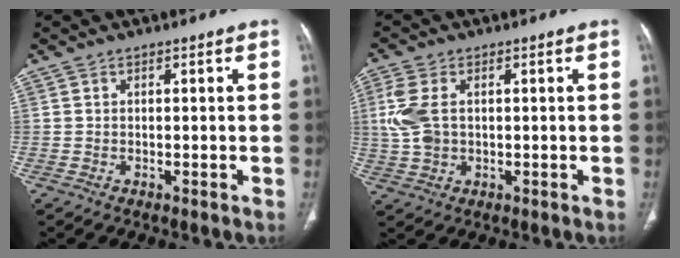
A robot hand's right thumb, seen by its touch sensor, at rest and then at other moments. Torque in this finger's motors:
{"motor_torque": [0.15, 0.20, 0.42, 0.63, 0.21]}